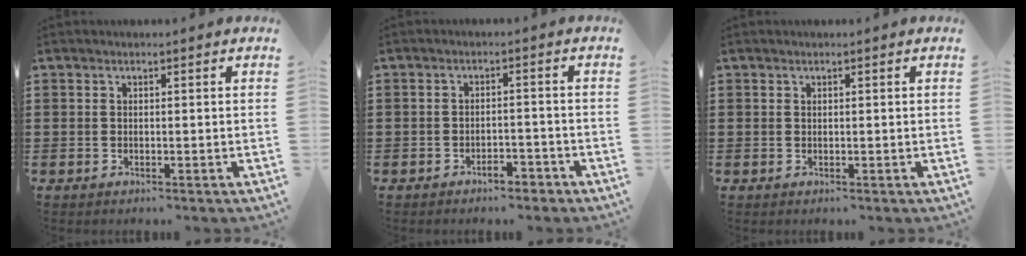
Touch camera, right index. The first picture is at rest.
{"total": 2.8, "force": [-2.5, 0.6, 0.9], "torque": [-0.021, 0.001, -0.051]}
{"total": 0.0}